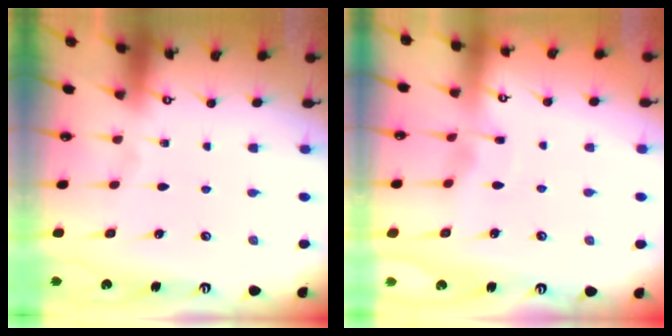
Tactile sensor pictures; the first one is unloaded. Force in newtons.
{"total": 2.9, "press": 2.8, "slide": 0.4}